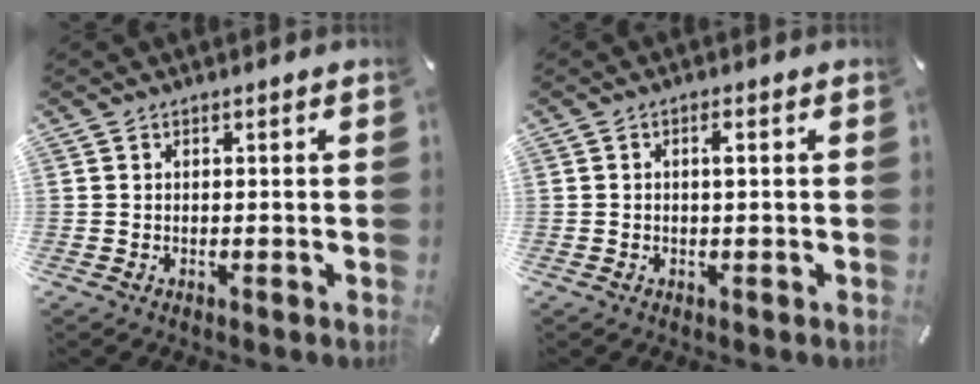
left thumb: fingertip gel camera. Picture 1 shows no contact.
{"total": 1.6, "force": [0.1, 0.4, 1.5], "torque": [-0.030, 0.003, 0.001]}